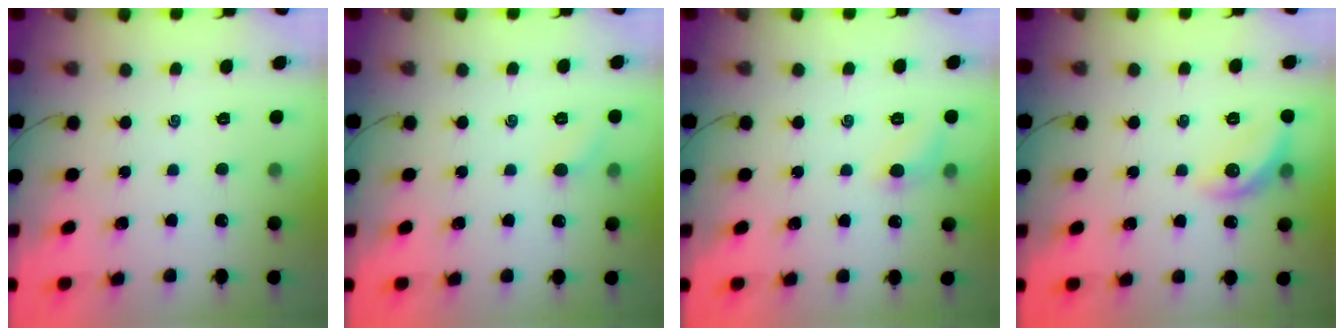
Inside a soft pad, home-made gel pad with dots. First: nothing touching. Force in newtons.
{"total": 4.4, "press": 4.2, "slide": 1.3}
{"total": 6.2, "press": 6.0, "slide": 1.8}
{"total": 9.8, "press": 9.8, "slide": 0.2}